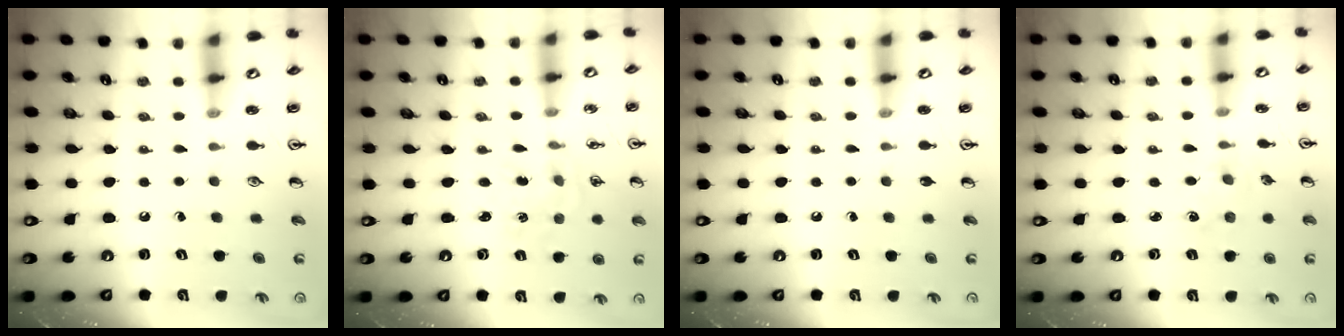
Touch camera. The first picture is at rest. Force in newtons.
{"total": 1.2, "press": 1.2, "slide": 0.3}
{"total": 0.0}
{"total": 2.9, "press": 2.8, "slide": 0.4}